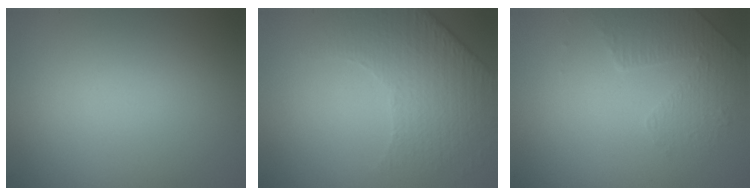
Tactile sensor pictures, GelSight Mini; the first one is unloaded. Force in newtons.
{"total": 4.7, "press": 3.4, "slide": 3.2}
{"total": 1.8, "press": 1.4, "slide": 1.0}